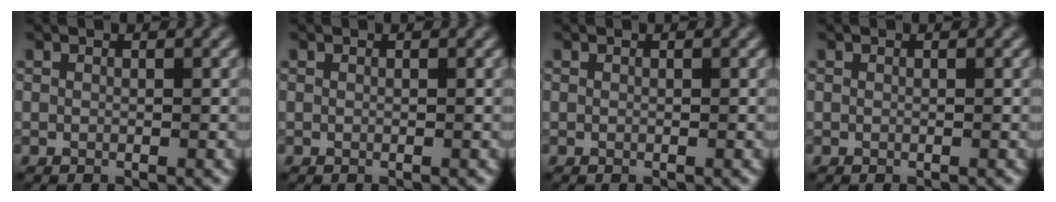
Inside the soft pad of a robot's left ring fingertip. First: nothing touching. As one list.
[{"total": 0.0}, {"total": 0.0}, {"total": 0.0}]